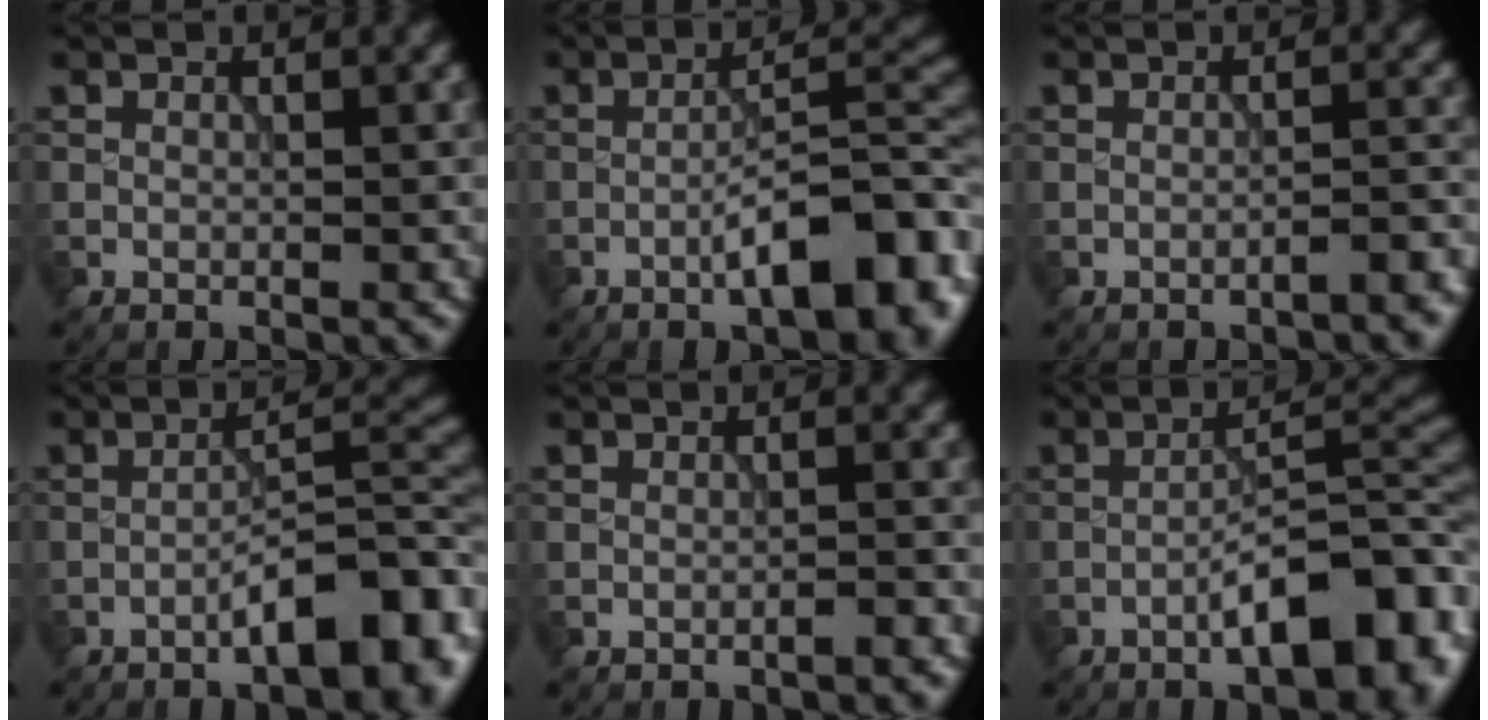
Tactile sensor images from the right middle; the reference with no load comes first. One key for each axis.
{"total": 9.3, "fx": -3.8, "fy": 2.7, "fz": 8.1, "tx": -0.116, "ty": 0.009, "tz": -0.059}
{"total": 2.4, "fx": -1.5, "fy": 0.6, "fz": 1.8, "tx": -0.017, "ty": 0.008, "tz": -0.029}
{"total": 8.1, "fx": -4.0, "fy": 2.4, "fz": 6.7, "tx": -0.092, "ty": 0.013, "tz": -0.061}
{"total": 1.0, "fx": -0.7, "fy": 0.1, "fz": 0.7, "tx": -0.009, "ty": 0.004, "tz": -0.015}
{"total": 9.3, "fx": -4.2, "fy": 3.0, "fz": 7.7, "tx": -0.107, "ty": 0.012, "tz": -0.066}